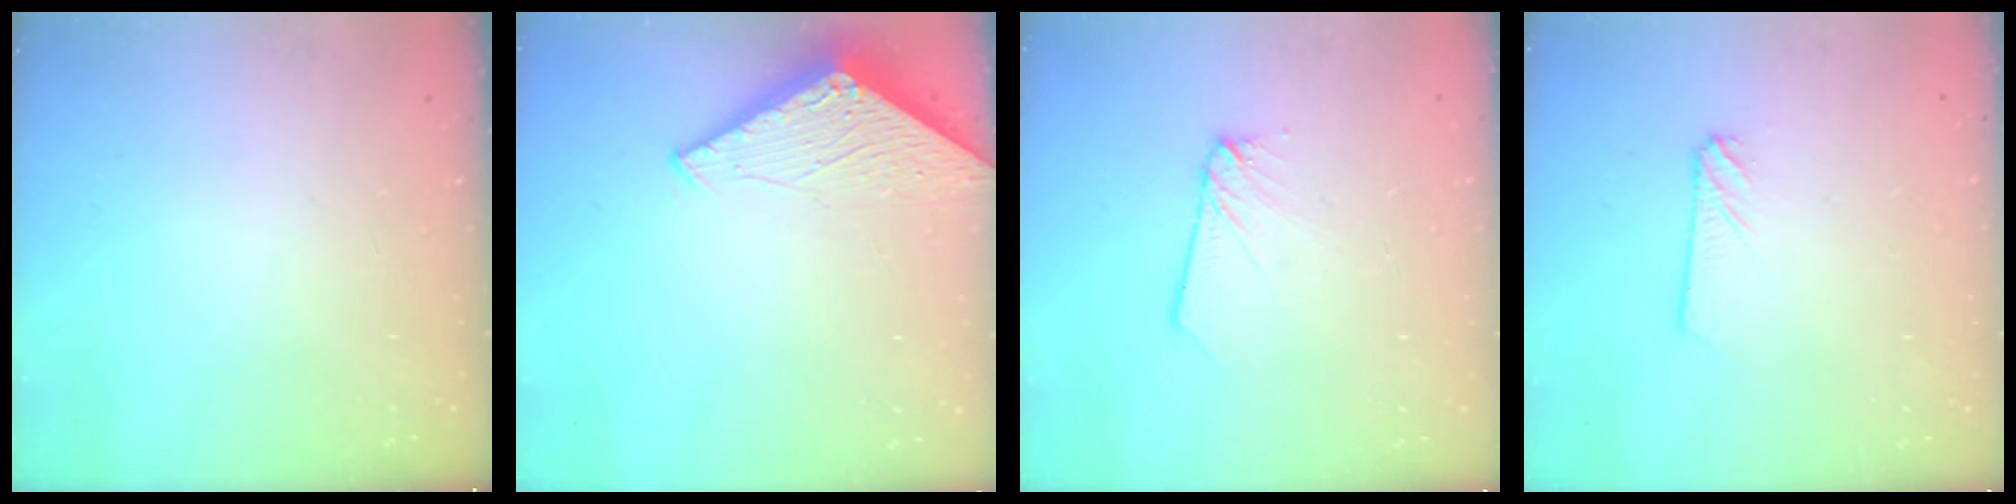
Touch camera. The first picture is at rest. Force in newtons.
{"total": 2.8, "press": 2.8, "slide": 0.2}
{"total": 2.7, "press": 2.7, "slide": 0.2}
{"total": 2.9, "press": 2.9, "slide": 0.3}